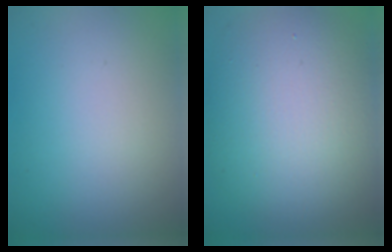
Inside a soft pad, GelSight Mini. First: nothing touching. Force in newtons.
{"total": 10.6, "press": 10.6, "slide": 0.7}